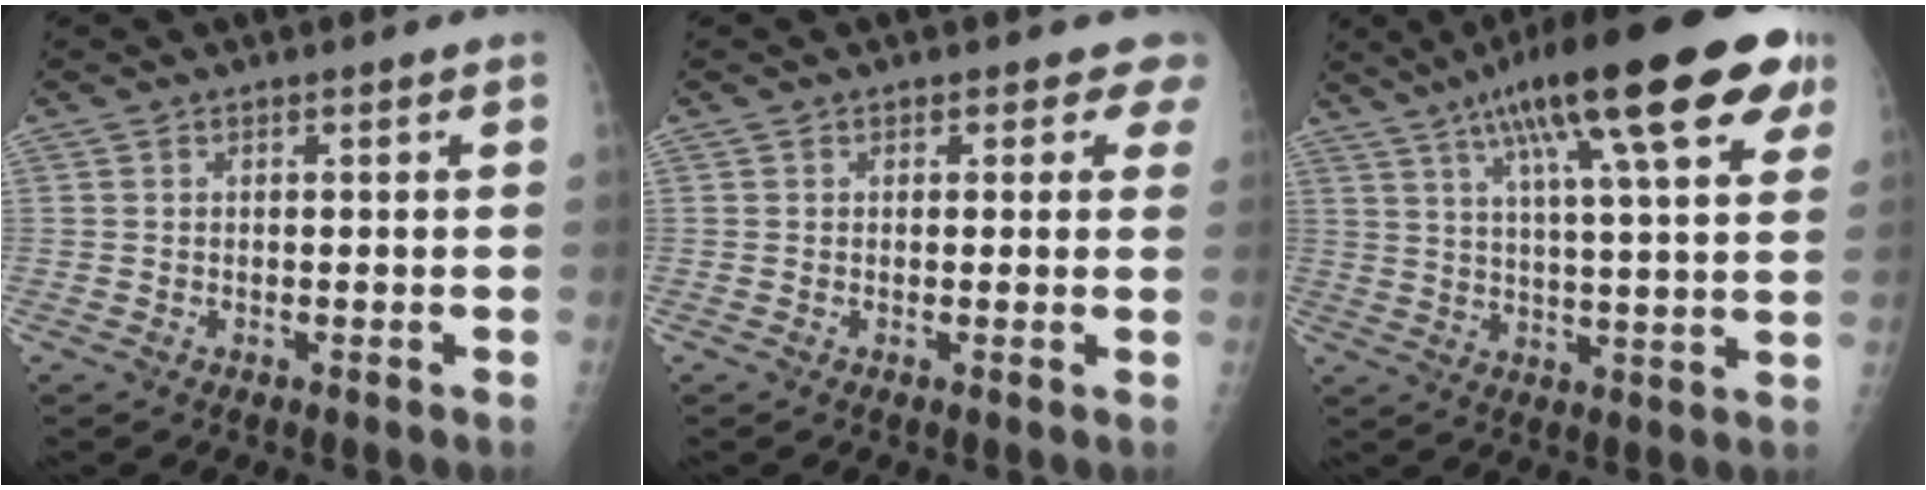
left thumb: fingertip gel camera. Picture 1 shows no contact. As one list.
[{"total": 2.9, "force": [2.2, 1.9, 0.2], "torque": [0.034, -0.010, 0.004]}, {"total": 23.9, "force": [12.5, 5.3, 19.7], "torque": [-0.291, 0.000, 0.184]}]